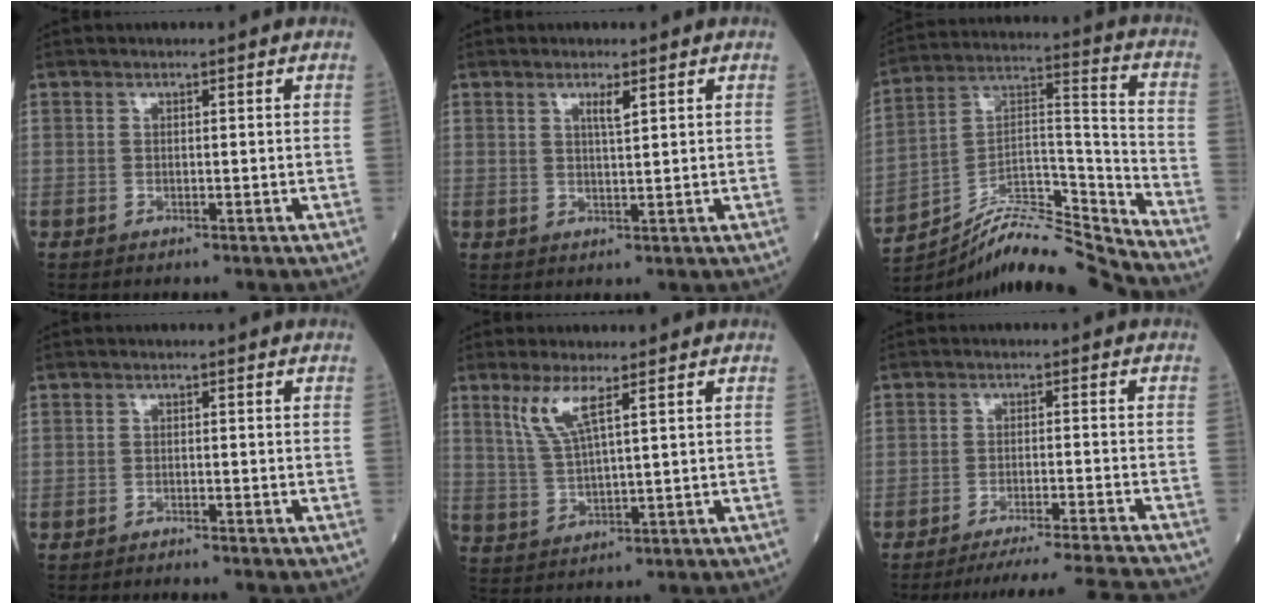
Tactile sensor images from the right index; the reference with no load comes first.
{"total": 2.0, "force": [1.1, -0.1, 1.7], "torque": [-0.033, -0.004, 0.019]}
{"total": 15.3, "force": [-15.1, -0.7, 2.4], "torque": [-0.034, 0.064, -0.265]}
{"total": 1.9, "force": [-1.9, -0.2, 0.4], "torque": [-0.005, 0.000, -0.025]}
{"total": 5.5, "force": [3.0, 0.2, 4.6], "torque": [-0.103, -0.002, 0.066]}
{"total": 13.9, "force": [-13.2, -2.4, 3.6], "torque": [-0.032, -0.022, -0.186]}